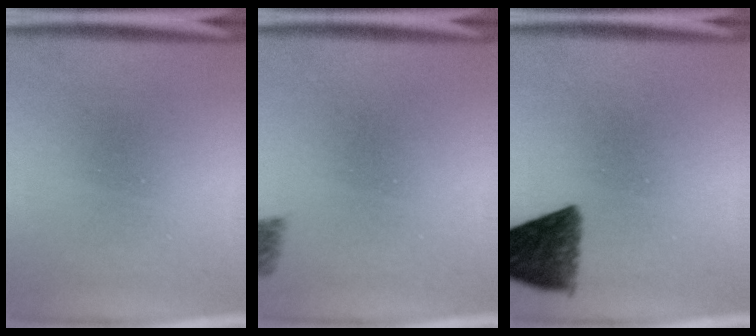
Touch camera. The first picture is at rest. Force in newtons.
{"total": 2.7}
{"total": 9.3}